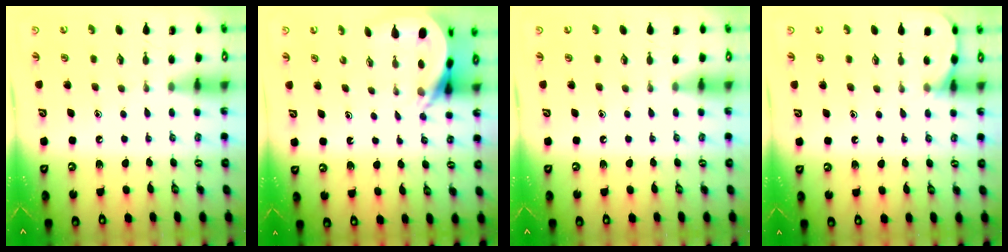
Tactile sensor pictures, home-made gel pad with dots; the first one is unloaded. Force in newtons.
{"total": 4.6, "press": 4.6, "slide": 0.5}
{"total": 0.0}
{"total": 6.1, "press": 6.1, "slide": 0.4}